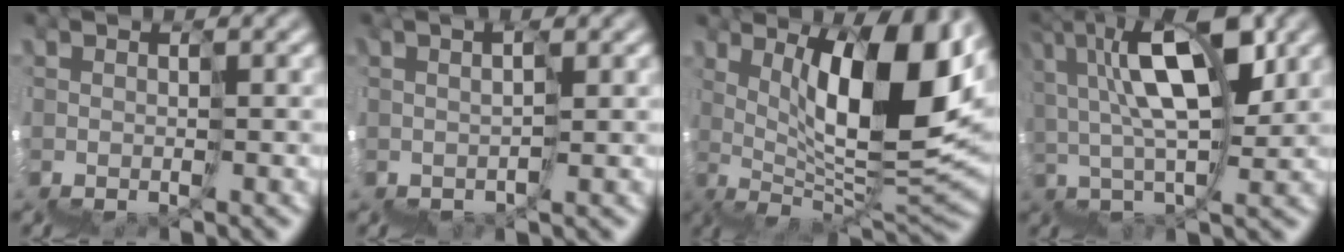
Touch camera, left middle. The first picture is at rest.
{"total": 2.0, "force": [1.8, 0.2, 0.8], "torque": [-0.003, 0.019, 0.033]}
{"total": 9.5, "force": [4.4, 1.8, 8.3], "torque": [-0.110, 0.019, 0.067]}
{"total": 7.6, "force": [4.0, 2.9, 5.8], "torque": [-0.108, 0.036, 0.054]}